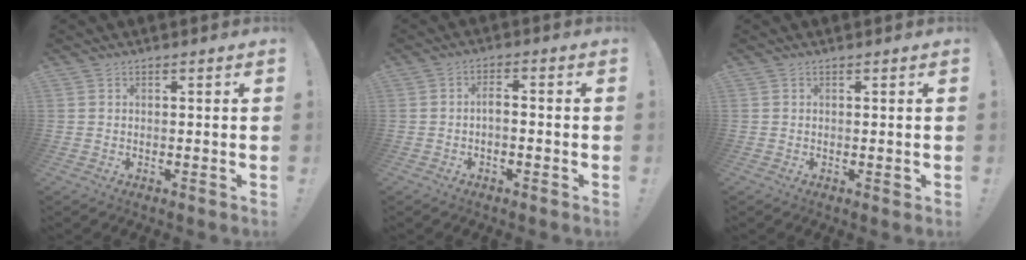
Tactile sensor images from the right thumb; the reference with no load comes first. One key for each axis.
{"total": 2.4, "fx": -1.1, "fy": 0.8, "fz": 2.0, "tx": -0.040, "ty": 0.006, "tz": -0.019}
{"total": 0.6, "fx": 0.1, "fy": 0.4, "fz": 0.4, "tx": 0.003, "ty": -0.003, "tz": 0.001}